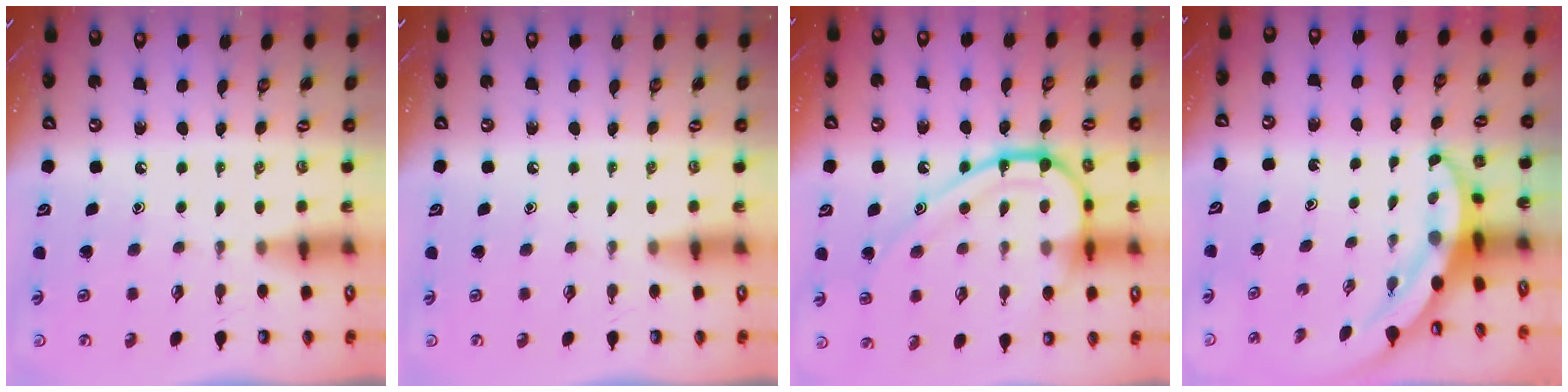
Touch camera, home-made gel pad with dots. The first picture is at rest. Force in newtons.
{"total": 0.0}
{"total": 17.2, "press": 17.2, "slide": 1.7}
{"total": 3.9, "press": 3.8, "slide": 0.5}